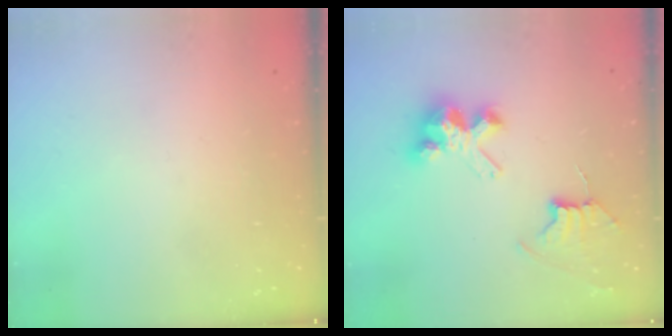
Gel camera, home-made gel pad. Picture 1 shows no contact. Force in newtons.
{"total": 7.9, "press": 7.8, "slide": 0.6}